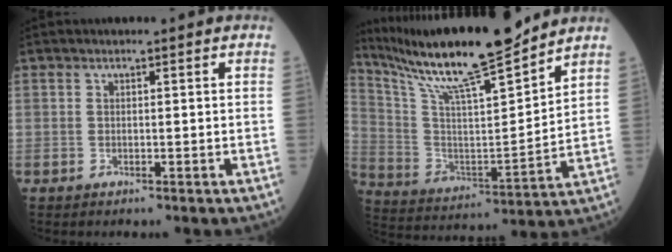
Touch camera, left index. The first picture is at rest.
{"total": 19.8, "force": [16.8, 0.6, 10.4], "torque": [-0.195, 0.000, 0.297]}